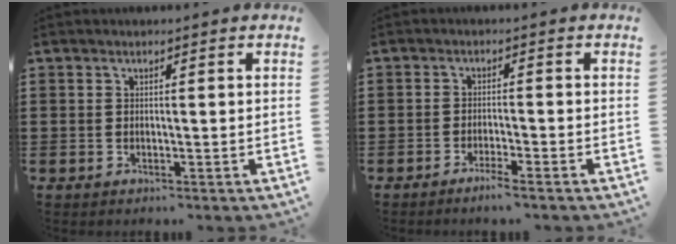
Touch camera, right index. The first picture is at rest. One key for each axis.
{"total": 2.8, "fx": -2.3, "fy": -0.3, "fz": 1.6, "tx": -0.033, "ty": -0.001, "tz": -0.045}